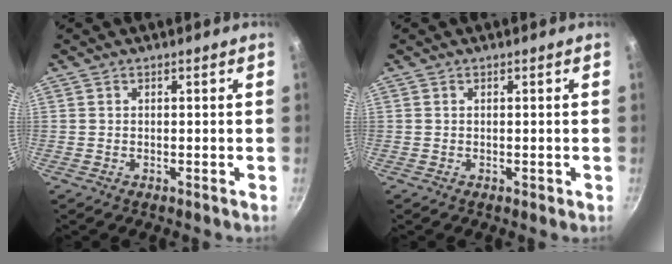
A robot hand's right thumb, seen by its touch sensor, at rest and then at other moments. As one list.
[{"total": 0.5, "force": [-0.2, 0.2, 0.5], "torque": [-0.003, 0.000, -0.002]}]